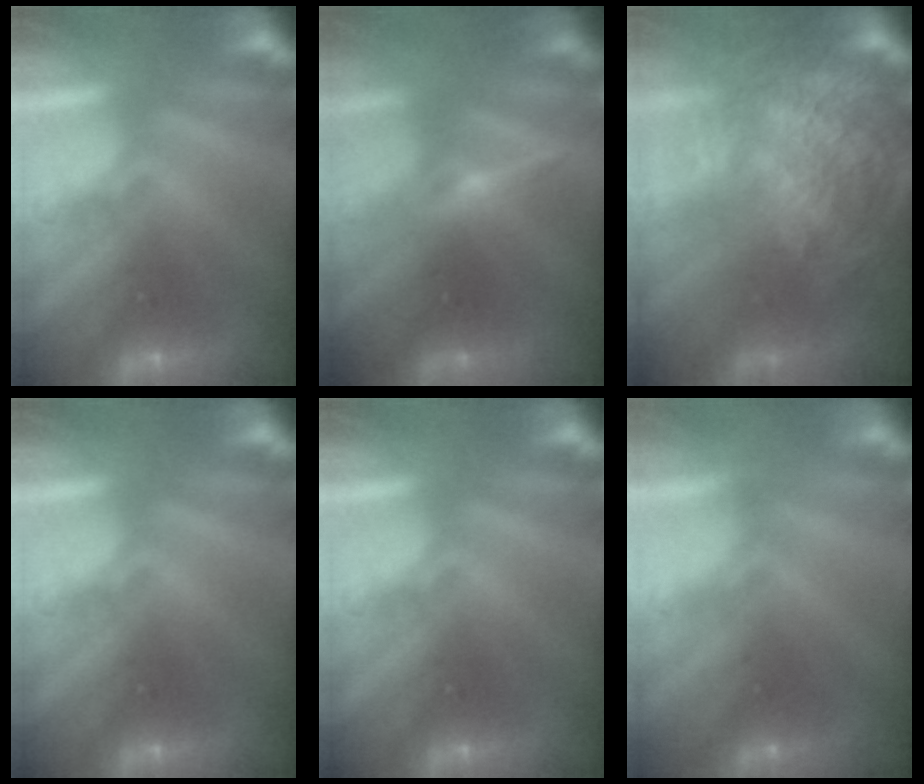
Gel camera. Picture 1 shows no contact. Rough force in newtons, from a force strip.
{"total": 2.3}
{"total": 9.1}
{"total": 0.0}
{"total": 0.0}
{"total": 4.7}